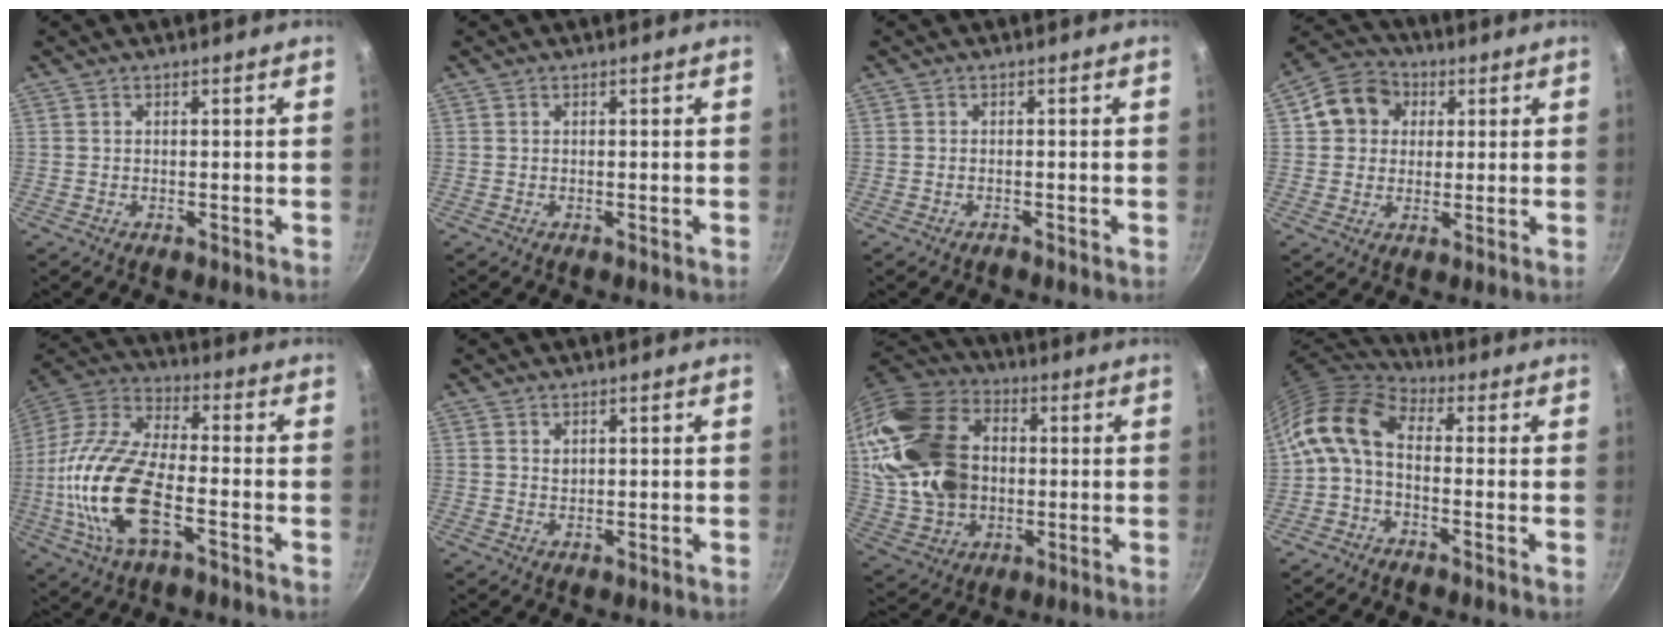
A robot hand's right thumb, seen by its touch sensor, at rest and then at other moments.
{"total": 0.0}
{"total": 0.6, "force": [-0.5, 0.2, 0.2], "torque": [-0.006, 0.005, -0.009]}
{"total": 9.8, "force": [2.2, 8.6, 4.2], "torque": [-0.048, 0.008, 0.026]}
{"total": 20.3, "force": [-5.3, 9.2, 17.2], "torque": [-0.371, 0.023, -0.099]}
{"total": 1.0, "force": [0.5, 0.6, 0.6], "torque": [-0.002, -0.004, 0.010]}
{"total": 30.9, "force": [3.1, 22.7, 20.7], "torque": [-0.471, 0.042, 0.064]}
{"total": 11.2, "force": [-0.5, 6.5, 9.1], "torque": [-0.177, 0.037, -0.030]}